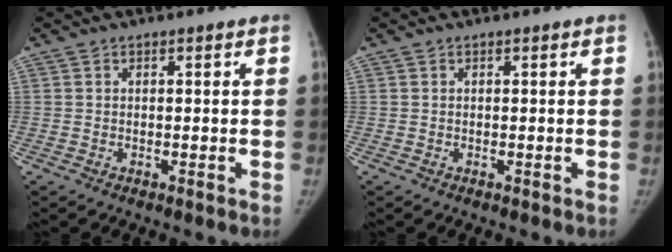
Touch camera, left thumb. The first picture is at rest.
{"total": 0.0}